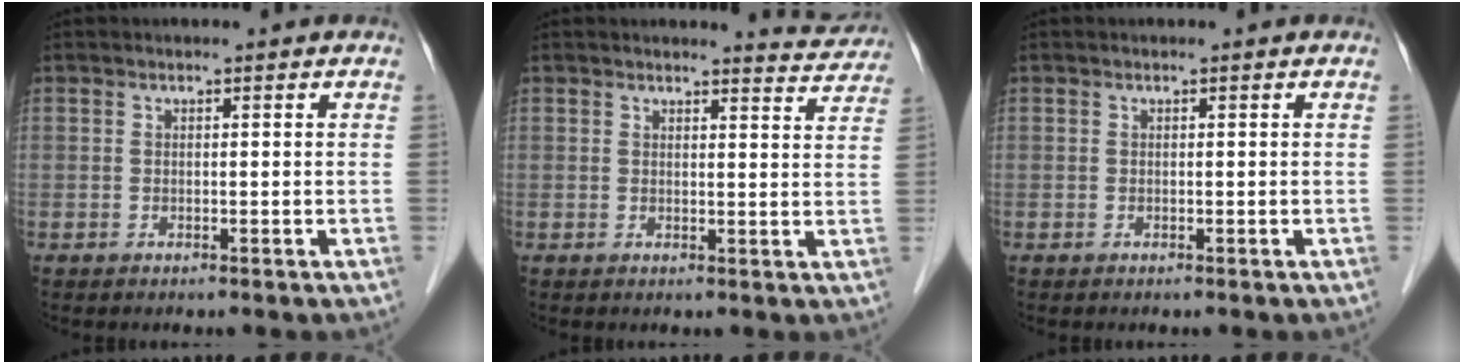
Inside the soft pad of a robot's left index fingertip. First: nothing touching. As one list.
[{"total": 4.3, "force": [4.3, 0.3, -0.4], "torque": [0.002, -0.025, 0.033]}, {"total": 0.0}]